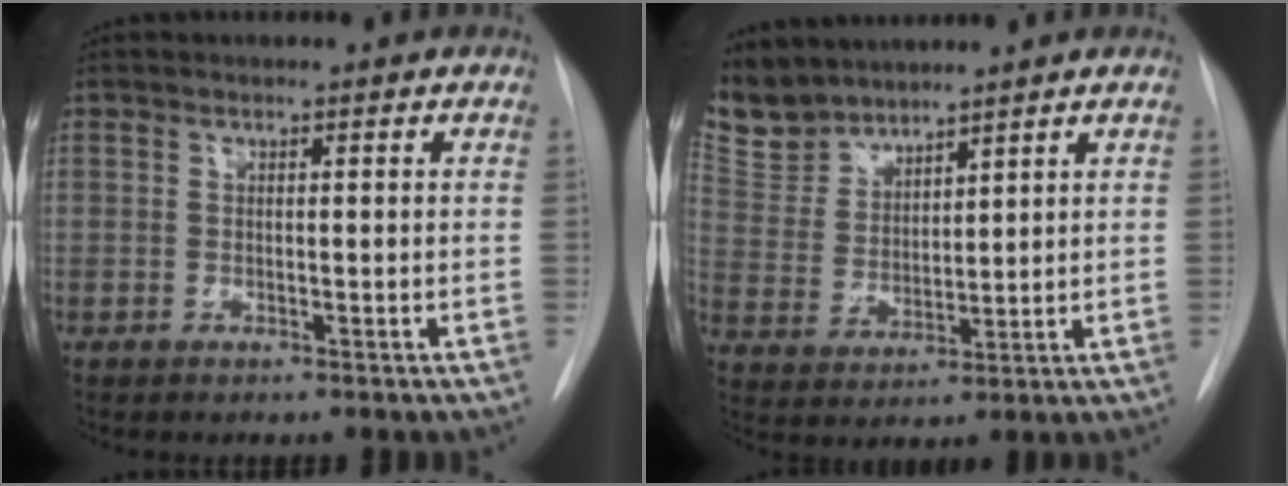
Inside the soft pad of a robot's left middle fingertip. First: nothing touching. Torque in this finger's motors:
{"motor_torque": [-0.16, -0.14, -0.03, 0.00]}